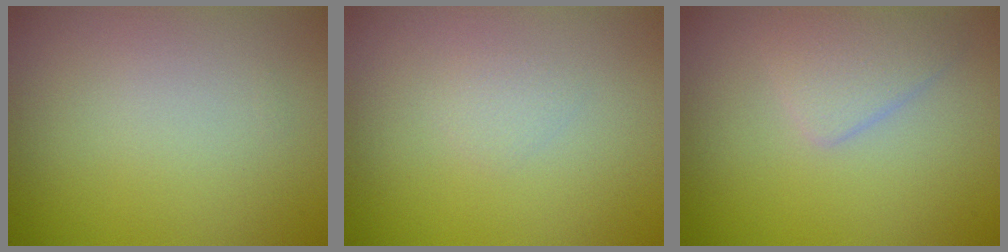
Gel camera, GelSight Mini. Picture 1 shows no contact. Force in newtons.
{"total": 0.7, "press": 0.7, "slide": 0.0}
{"total": 2.4, "press": 2.4, "slide": 0.2}